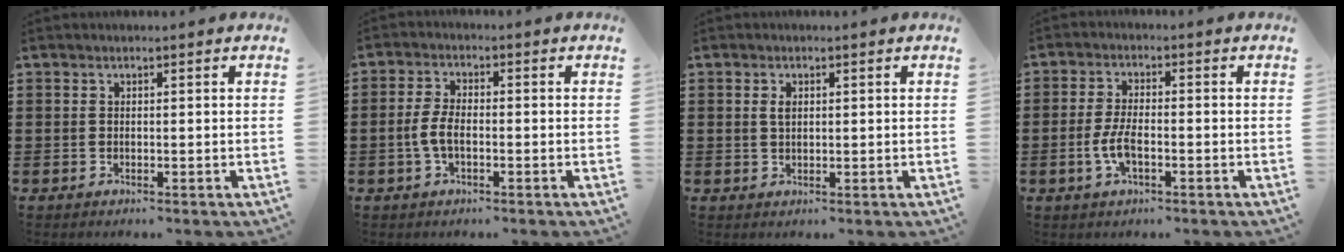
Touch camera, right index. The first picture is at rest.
{"total": 3.9, "force": [-1.0, 1.8, 3.3], "torque": [-0.087, -0.005, -0.027]}
{"total": 1.6, "force": [0.5, 0.8, 1.3], "torque": [-0.029, 0.006, 0.008]}
{"total": 4.7, "force": [-1.4, 1.9, 4.1], "torque": [-0.098, -0.004, -0.032]}